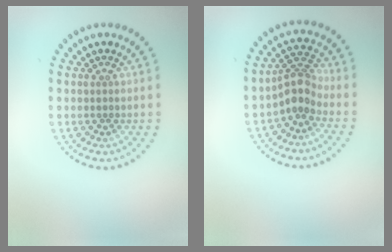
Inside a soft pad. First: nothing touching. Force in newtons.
{"total": 2.9, "press": 2.1, "slide": 1.9}